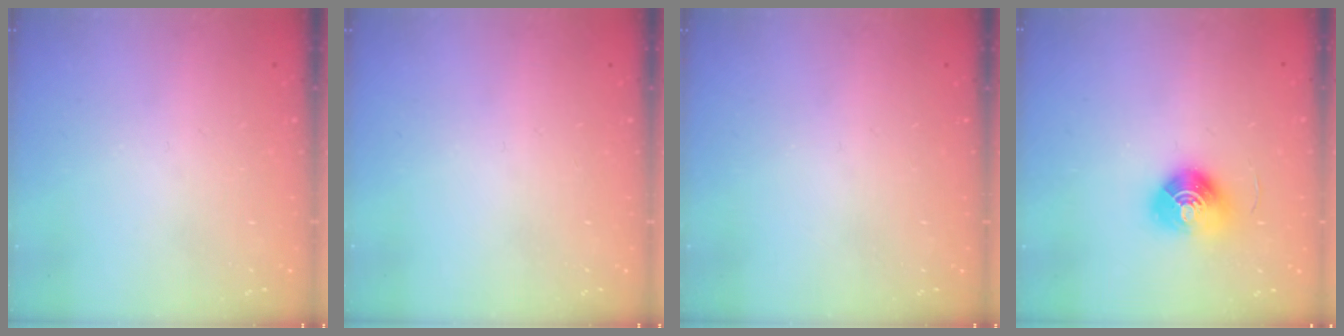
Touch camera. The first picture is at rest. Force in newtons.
{"total": 0.0}
{"total": 0.0}
{"total": 9.9, "press": 9.9, "slide": 0.9}